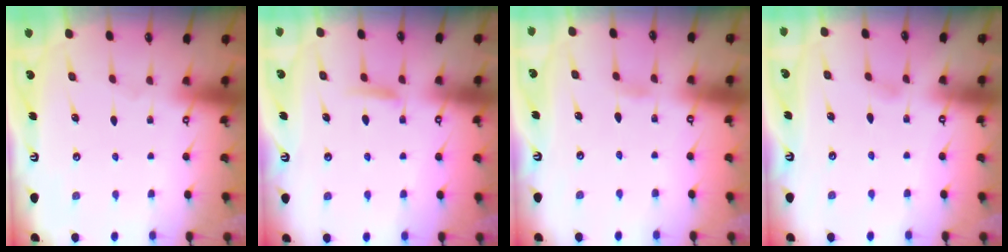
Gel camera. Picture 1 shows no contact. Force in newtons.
{"total": 7.2, "press": 7.1, "slide": 1.0}
{"total": 2.8, "press": 2.8, "slide": 0.2}
{"total": 2.2, "press": 2.2, "slide": 0.3}